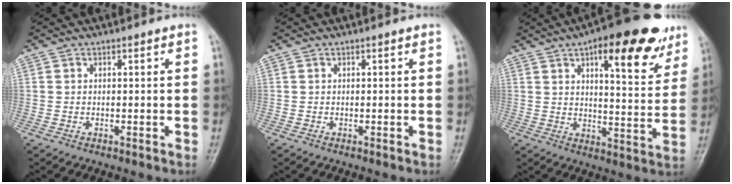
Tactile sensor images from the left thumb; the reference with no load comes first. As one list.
[{"total": 0.0}, {"total": 18.4, "force": [10.3, 6.5, 13.8], "torque": [-0.145, -0.034, 0.141]}]